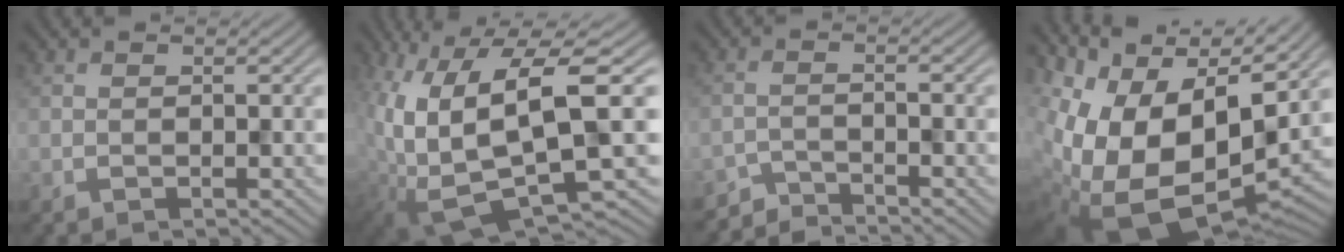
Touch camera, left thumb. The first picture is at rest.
{"total": 12.3, "force": [1.1, 4.3, 11.4], "torque": [-0.247, -0.014, 0.028]}
{"total": 2.7, "force": [-2.7, 0.1, 0.2], "torque": [0.002, 0.001, -0.059]}
{"total": 17.6, "force": [-1.2, 9.5, 14.8], "torque": [-0.299, -0.037, 0.004]}